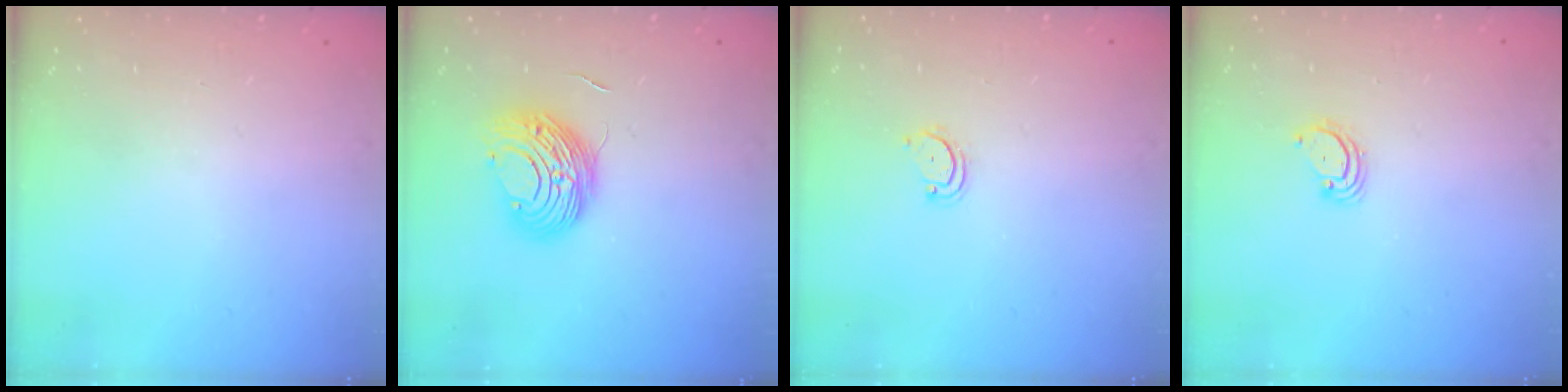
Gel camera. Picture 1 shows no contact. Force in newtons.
{"total": 9.9, "press": 9.9, "slide": 0.9}
{"total": 2.8, "press": 2.8, "slide": 0.3}
{"total": 2.8, "press": 2.8, "slide": 0.2}